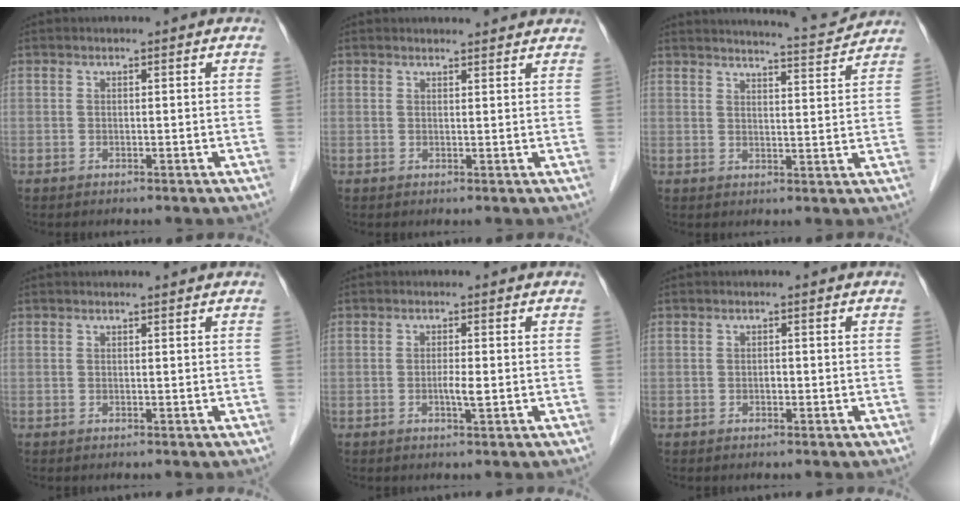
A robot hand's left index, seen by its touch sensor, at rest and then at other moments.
{"total": 4.5, "force": [4.4, 0.6, 0.7], "torque": [-0.014, 0.008, 0.045]}
{"total": 8.2, "force": [8.1, -0.5, 1.2], "torque": [-0.029, -0.005, 0.105]}
{"total": 1.0, "force": [1.0, -0.1, 0.2], "torque": [-0.010, 0.002, 0.014]}
{"total": 1.7, "force": [-0.3, 0.0, 1.7], "torque": [-0.034, -0.003, -0.003]}
{"total": 0.5, "force": [-0.2, 0.3, 0.4], "torque": [-0.006, 0.002, -0.004]}